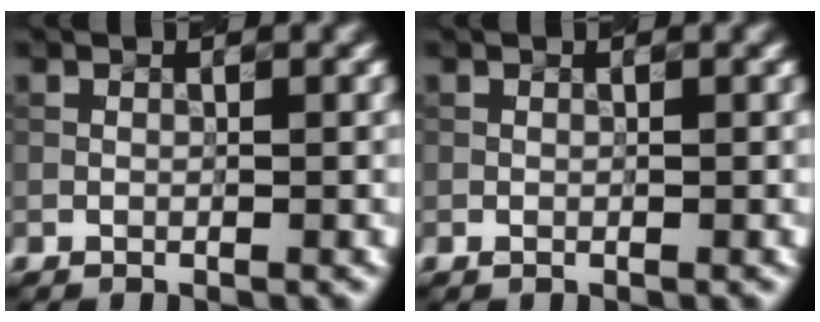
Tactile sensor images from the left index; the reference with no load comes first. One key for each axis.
{"total": 0.0}